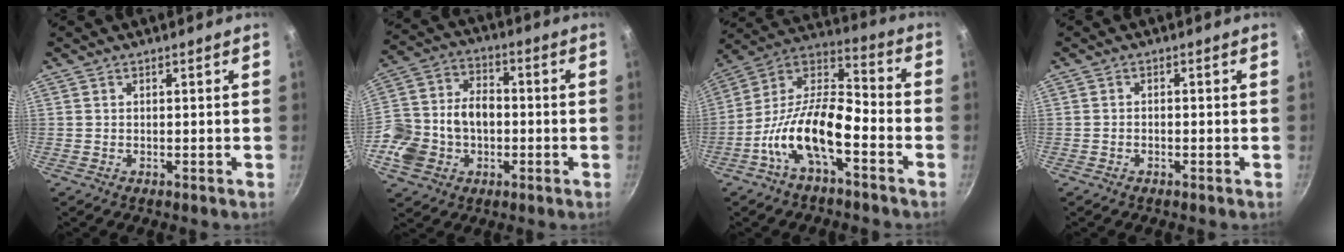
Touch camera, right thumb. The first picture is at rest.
{"total": 15.8, "force": [-1.7, 11.3, 10.9], "torque": [-0.196, 0.035, -0.035]}
{"total": 16.3, "force": [-6.7, 6.9, 13.2], "torque": [-0.239, 0.060, -0.145]}
{"total": 0.9, "force": [-0.5, 0.5, 0.5], "torque": [-0.012, 0.007, -0.012]}